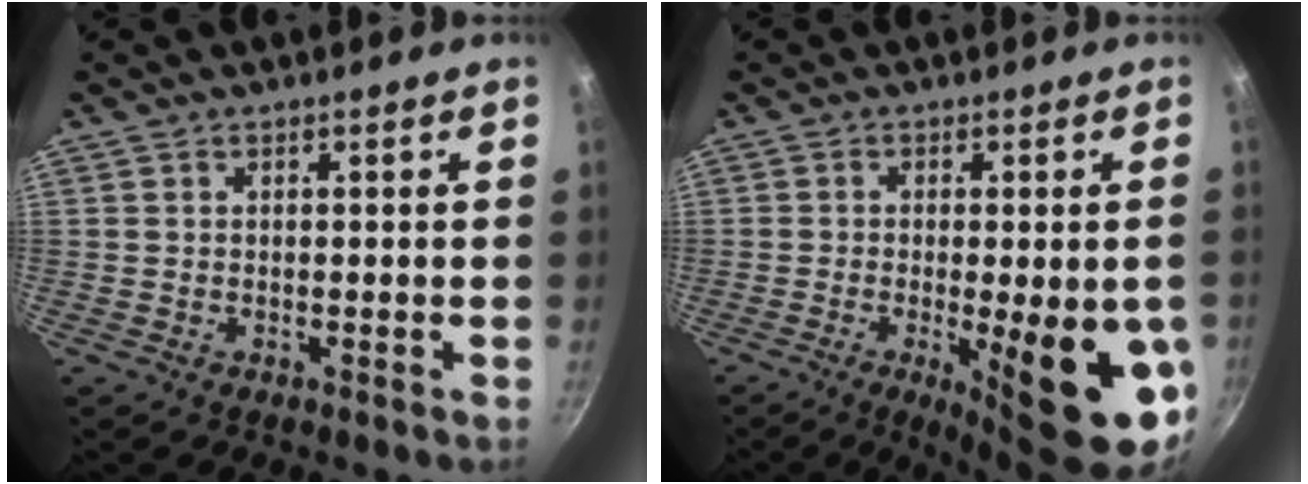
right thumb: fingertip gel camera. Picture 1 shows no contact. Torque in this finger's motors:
{"motor_torque": [2.16, 2.85, 1.41, -1.36, 0.14]}